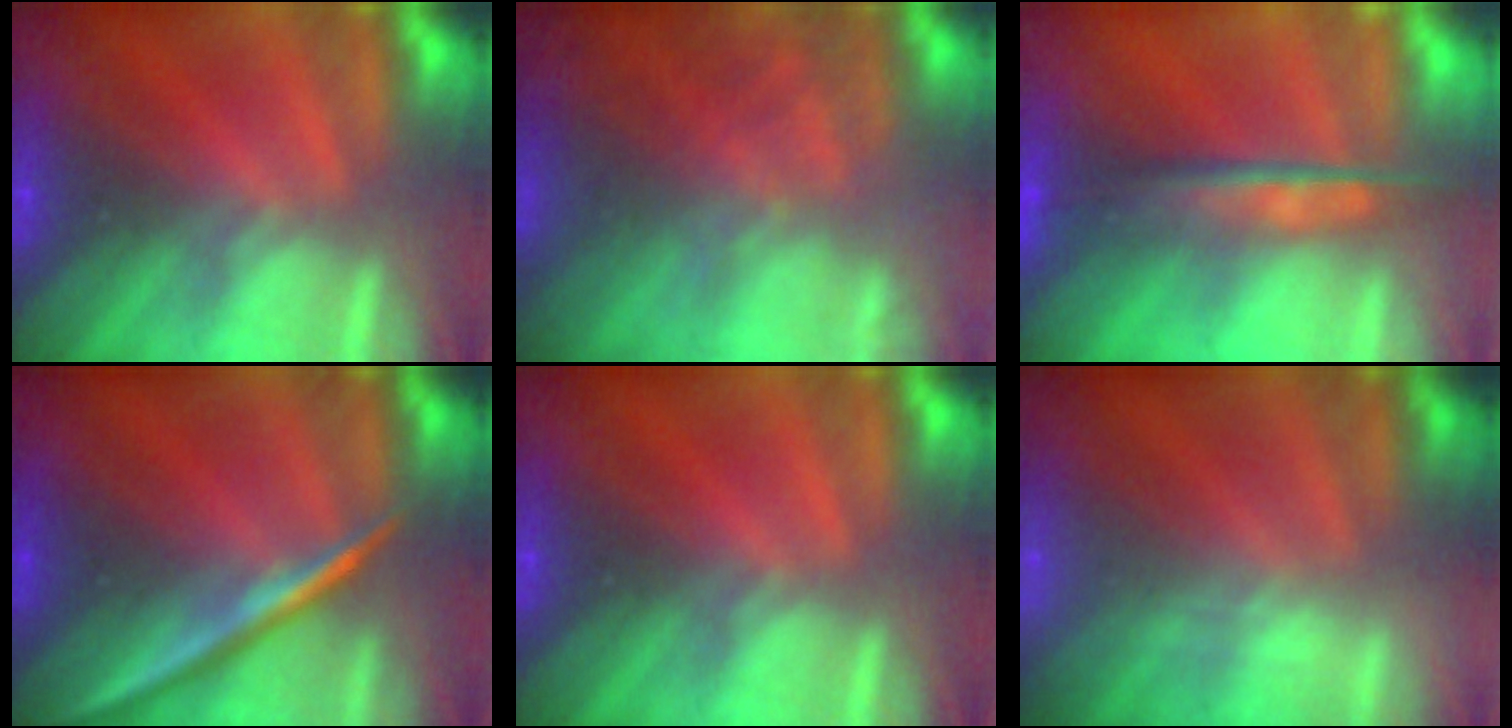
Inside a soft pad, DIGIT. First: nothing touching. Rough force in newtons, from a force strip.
{"total": 7.2}
{"total": 5.8}
{"total": 2.2}
{"total": 0.0}
{"total": 1.9}